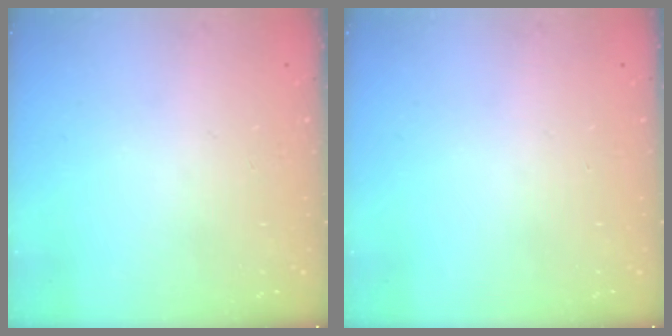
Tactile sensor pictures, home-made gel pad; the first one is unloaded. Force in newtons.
{"total": 0.0}